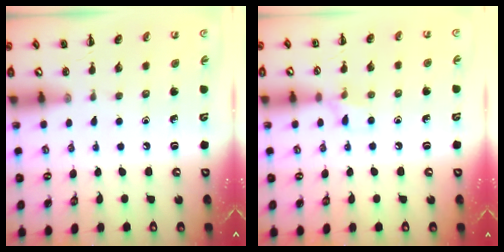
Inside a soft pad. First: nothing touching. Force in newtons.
{"total": 5.9, "press": 5.7, "slide": 1.6}